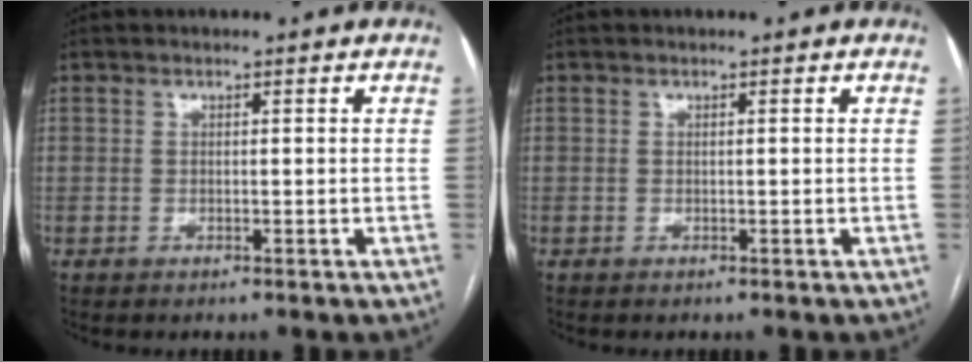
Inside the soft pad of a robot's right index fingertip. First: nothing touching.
{"total": 0.0}